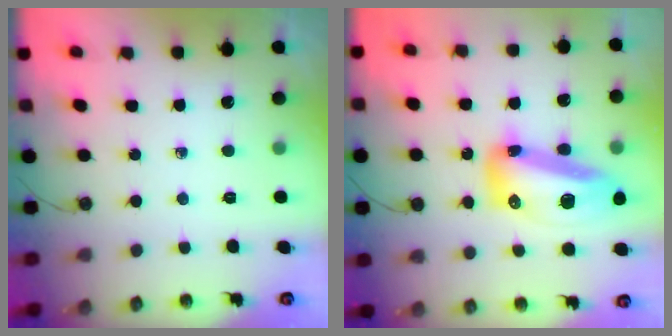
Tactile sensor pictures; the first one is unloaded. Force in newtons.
{"total": 18.3, "press": 18.3, "slide": 1.5}